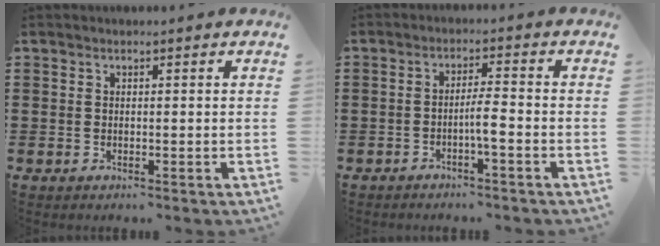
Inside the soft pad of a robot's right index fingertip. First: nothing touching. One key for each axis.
{"total": 3.5, "fx": -1.6, "fy": 0.0, "fz": 3.1, "tx": -0.056, "ty": -0.001, "tz": -0.030}